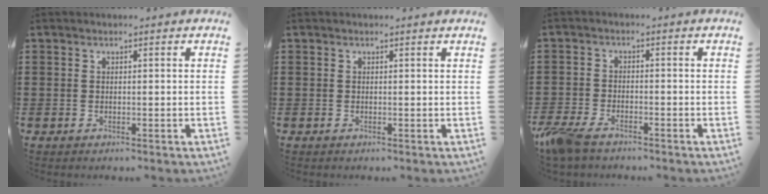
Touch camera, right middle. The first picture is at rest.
{"total": 0.0}
{"total": 4.4, "force": [-3.6, 1.2, 2.2], "torque": [-0.078, -0.013, -0.081]}